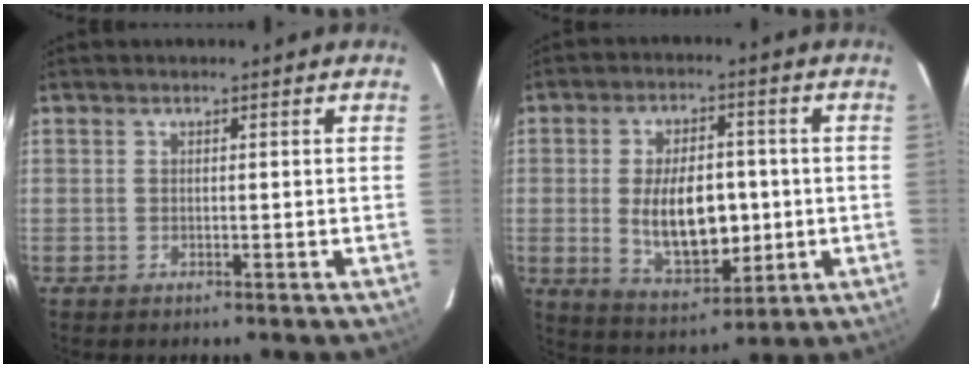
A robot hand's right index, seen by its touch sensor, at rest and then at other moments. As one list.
[{"total": 13.0, "force": [-0.8, 6.9, 10.9], "torque": [-0.203, -0.005, 0.003]}]